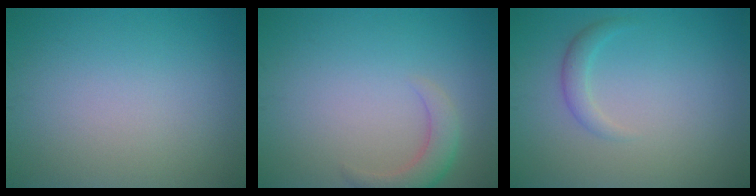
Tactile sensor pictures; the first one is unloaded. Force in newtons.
{"total": 2.7, "press": 2.7, "slide": 0.3}
{"total": 1.5, "press": 1.5, "slide": 0.0}